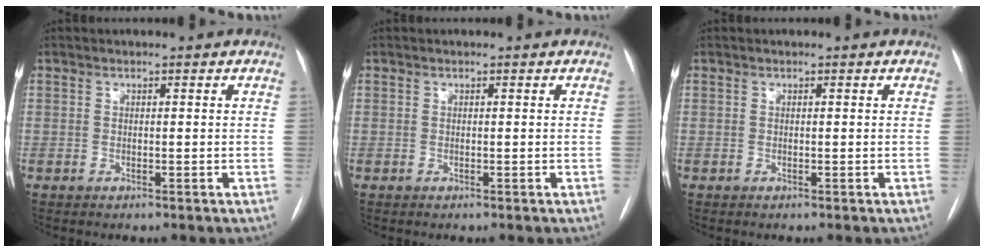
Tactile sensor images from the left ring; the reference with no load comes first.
{"total": 0.0}
{"total": 0.0}